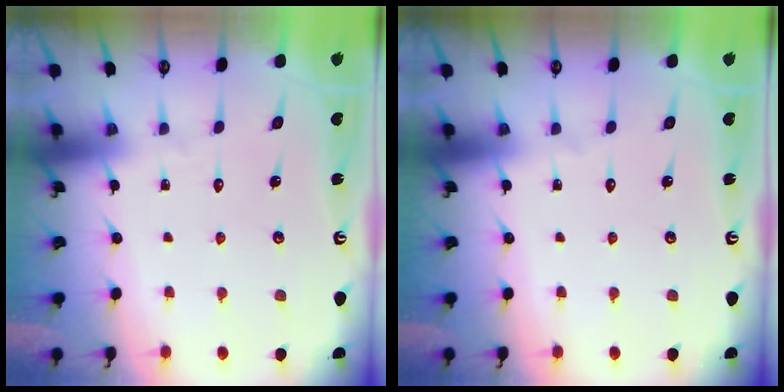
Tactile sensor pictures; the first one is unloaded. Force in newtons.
{"total": 0.0}